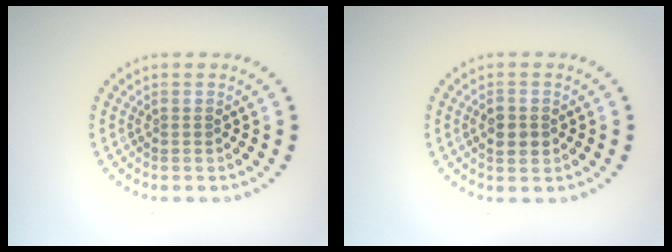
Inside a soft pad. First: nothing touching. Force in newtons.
{"total": 2.4, "press": 2.4, "slide": 0.1}